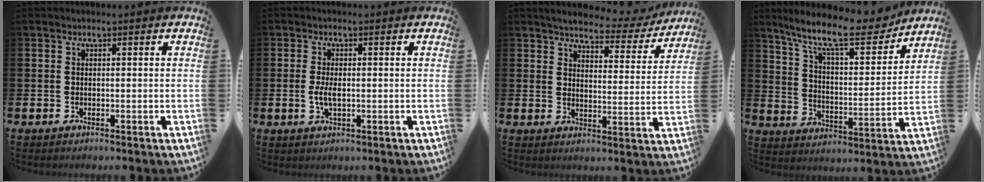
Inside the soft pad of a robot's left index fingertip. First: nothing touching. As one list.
[{"total": 2.9, "force": [-0.2, 1.3, 2.6], "torque": [-0.048, 0.003, -0.005]}, {"total": 4.4, "force": [4.1, 1.2, 1.2], "torque": [-0.040, -0.029, 0.064]}, {"total": 12.2, "force": [10.2, 3.0, 6.0], "torque": [-0.136, -0.063, 0.171]}]